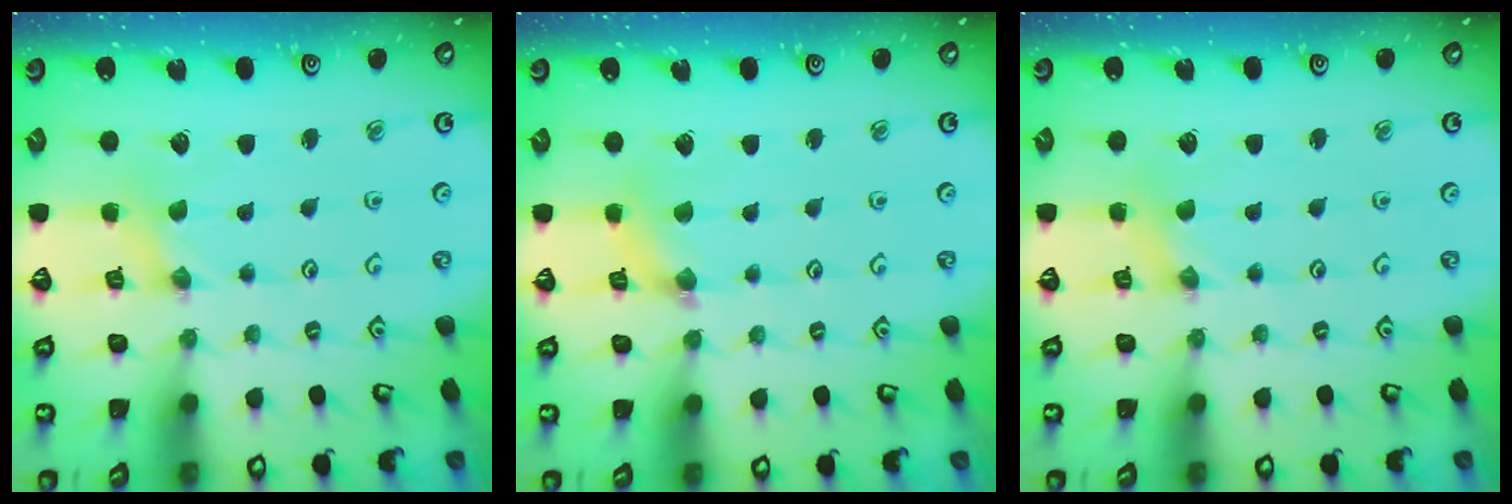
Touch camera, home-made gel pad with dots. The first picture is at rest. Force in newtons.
{"total": 2.1, "press": 2.1, "slide": 0.4}
{"total": 0.0}